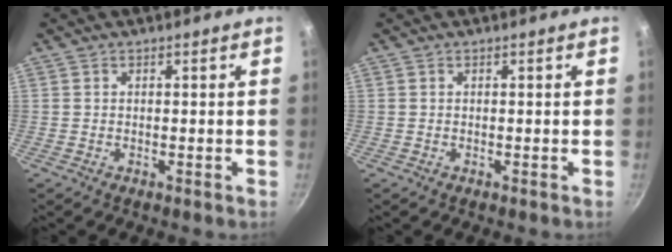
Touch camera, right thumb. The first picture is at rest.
{"total": 0.0}